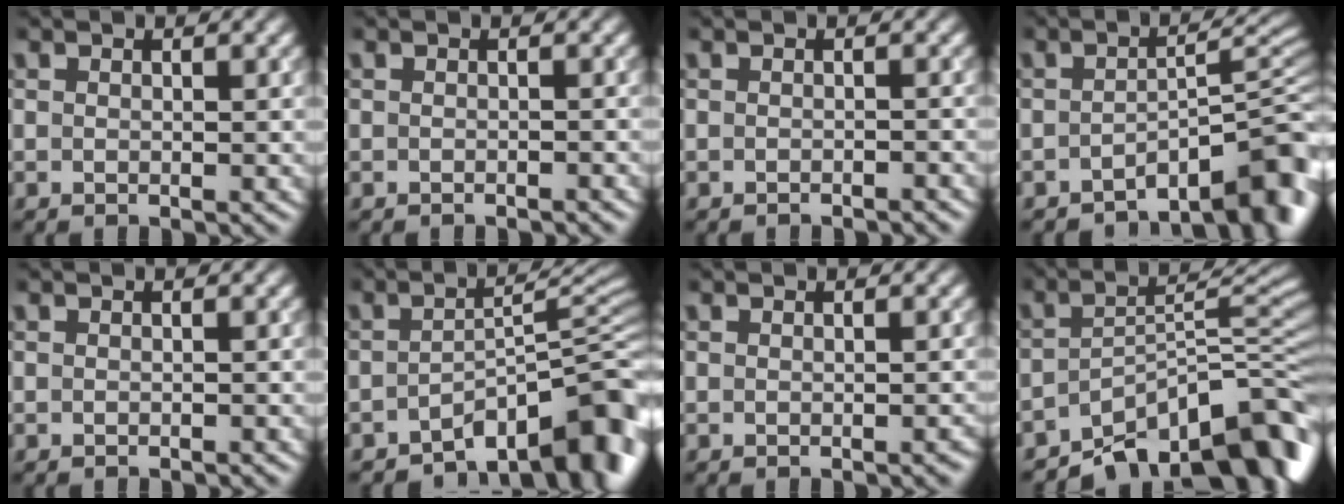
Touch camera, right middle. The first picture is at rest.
{"total": 0.8, "force": [-0.8, 0.1, 0.2], "torque": [0.001, -0.001, -0.012]}
{"total": 1.1, "force": [-1.1, 0.1, 0.2], "torque": [0.002, 0.001, -0.015]}
{"total": 7.5, "force": [-5.3, 2.1, 4.9], "torque": [-0.042, 0.007, -0.084]}
{"total": 0.5, "force": [-0.5, 0.1, 0.1], "torque": [0.001, 0.000, -0.008]}
{"total": 9.6, "force": [-6.3, 3.2, 6.4], "torque": [-0.063, 0.002, -0.101]}
{"total": 0.6, "force": [-0.4, 0.1, 0.5], "torque": [-0.005, 0.000, -0.004]}
{"total": 11.9, "force": [-8.3, 4.2, 7.5], "torque": [-0.090, 0.005, -0.133]}